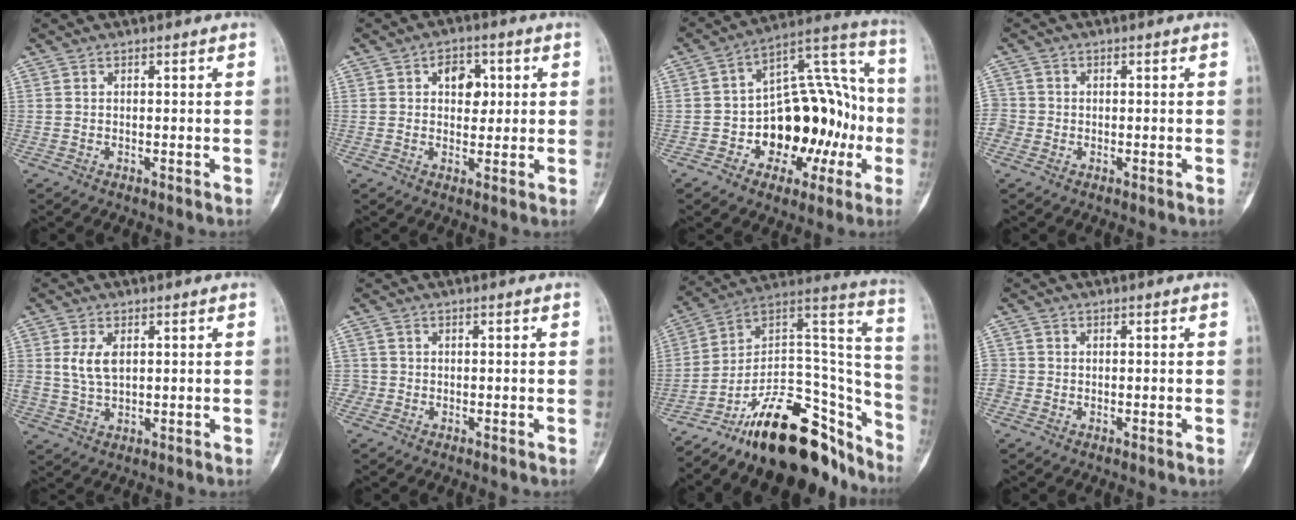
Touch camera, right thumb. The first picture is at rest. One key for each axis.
{"total": 5.7, "fx": 1.4, "fy": 4.0, "fz": 3.7, "tx": -0.025, "ty": 0.000, "tz": 0.019}
{"total": 22.4, "fx": -4.2, "fy": 14.0, "fz": 16.9, "tx": -0.190, "ty": 0.056, "tz": -0.052}
{"total": 2.9, "fx": -0.9, "fy": 2.7, "fz": 0.6, "tx": -0.004, "ty": 0.010, "tz": -0.024}
{"total": 5.1, "fx": 1.1, "fy": 2.8, "fz": 4.1, "tx": -0.081, "ty": -0.002, "tz": 0.026}
{"total": 1.4, "fx": -0.6, "fy": 1.3, "fz": -0.1, "tx": 0.011, "ty": 0.007, "tz": -0.018}
{"total": 26.5, "fx": -19.0, "fy": 11.3, "fz": 14.6, "tx": -0.125, "ty": 0.127, "tz": -0.296}
{"total": 2.2, "fx": -0.7, "fy": 2.0, "fz": 0.7, "tx": -0.007, "ty": 0.006, "tz": -0.018}